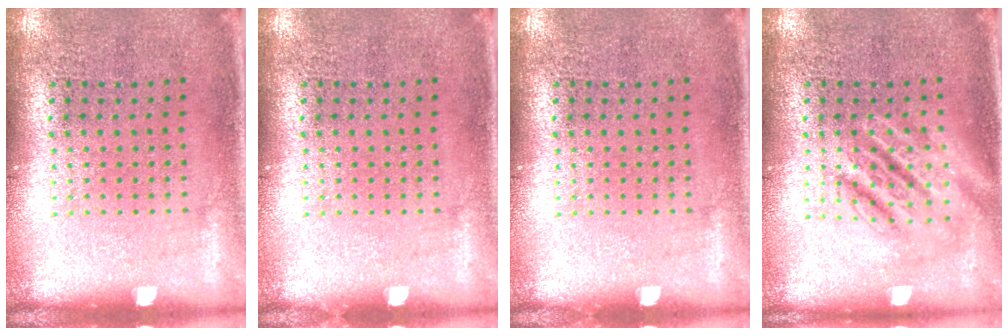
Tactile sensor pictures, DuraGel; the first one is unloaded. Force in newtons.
{"total": 0.0}
{"total": 0.0}
{"total": 2.7, "press": 2.7, "slide": 0.4}